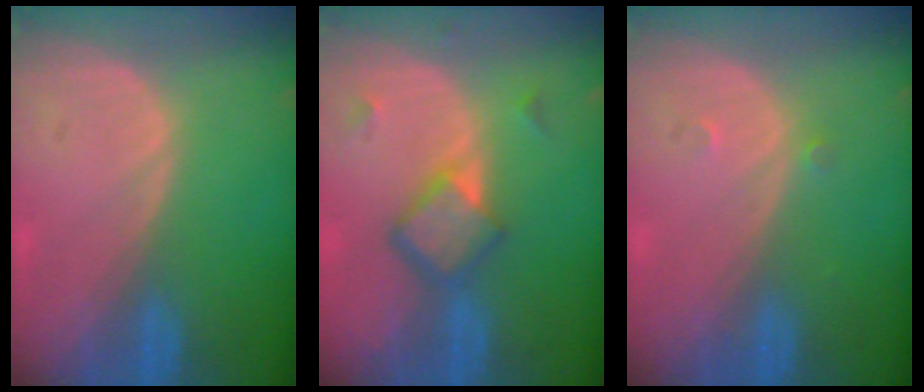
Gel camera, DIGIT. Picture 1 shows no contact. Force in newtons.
{"total": 5.9, "press": 5.2, "slide": 2.8}
{"total": 0.9, "press": 0.7, "slide": 0.5}